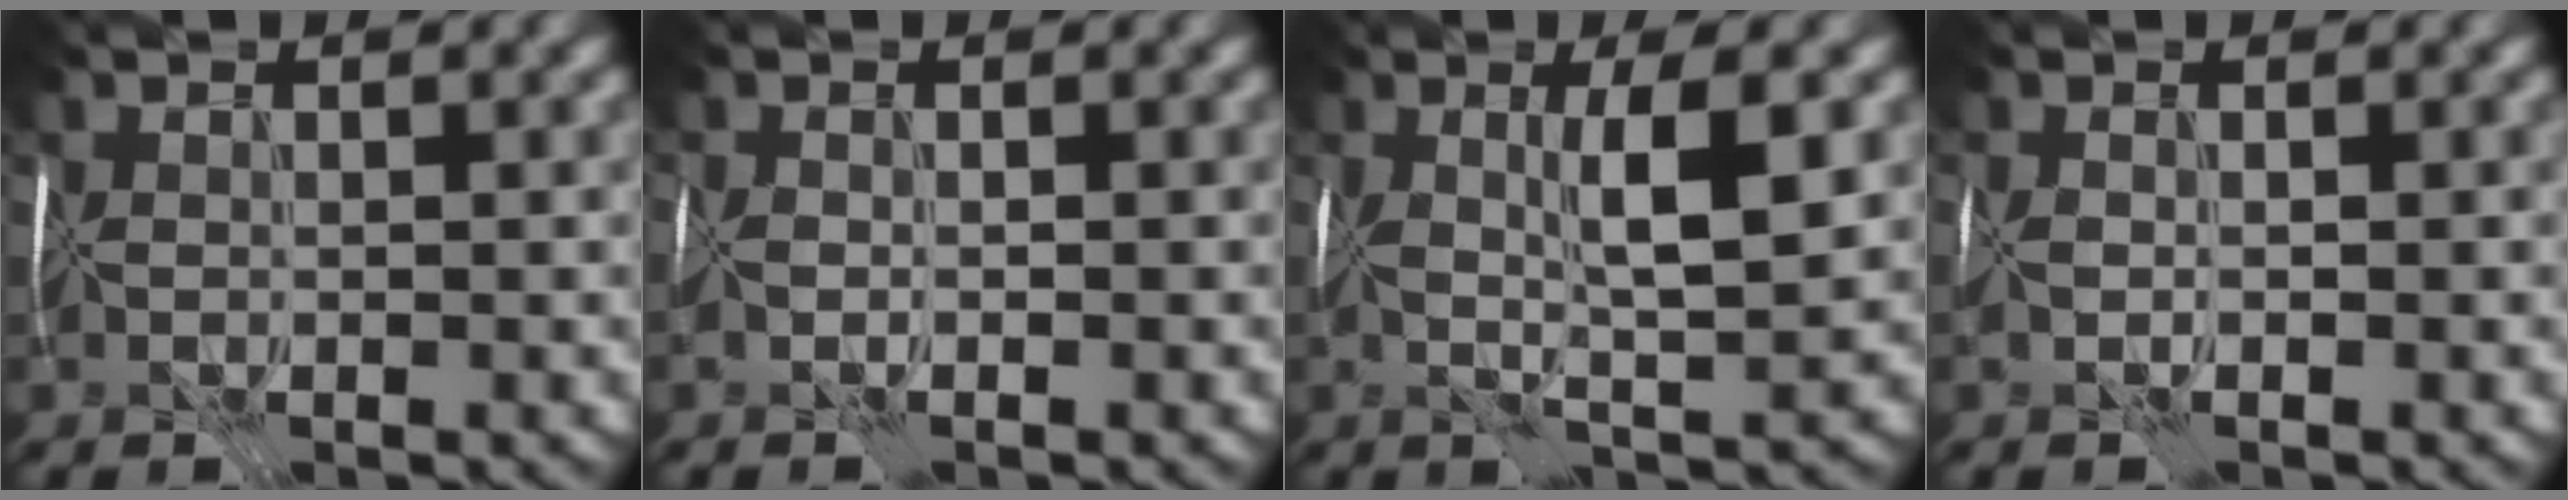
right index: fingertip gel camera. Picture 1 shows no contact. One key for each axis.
{"total": 1.4, "fx": -0.9, "fy": 0.4, "fz": 1.0, "tx": -0.021, "ty": -0.003, "tz": -0.020}
{"total": 5.3, "fx": 0.9, "fy": 0.8, "fz": 5.2, "tx": -0.089, "ty": 0.003, "tz": 0.015}
{"total": 1.5, "fx": -0.4, "fy": 0.7, "fz": 1.3, "tx": -0.026, "ty": -0.003, "tz": -0.012}